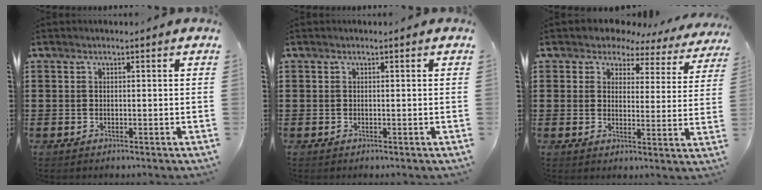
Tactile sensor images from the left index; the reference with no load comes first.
{"total": 0.0}
{"total": 3.9, "force": [3.4, 1.8, 0.7], "torque": [-0.037, -0.017, 0.055]}